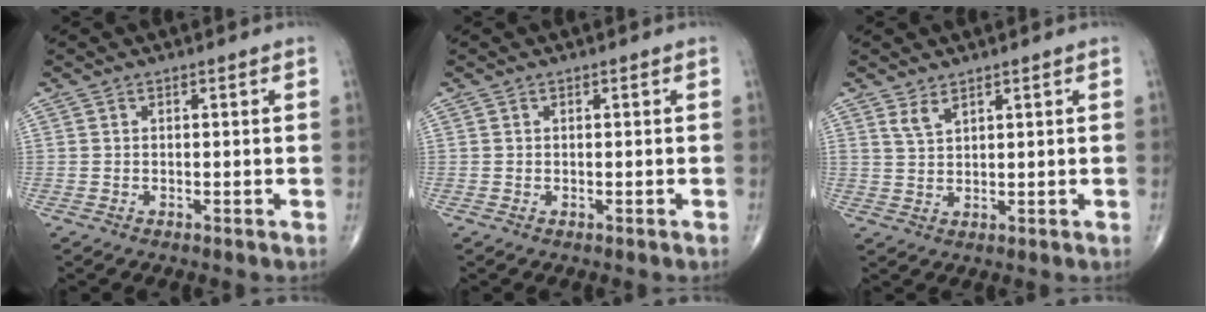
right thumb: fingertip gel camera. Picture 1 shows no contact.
{"total": 0.0}
{"total": 2.5, "force": [1.9, 0.9, 1.4], "torque": [-0.027, -0.013, 0.045]}